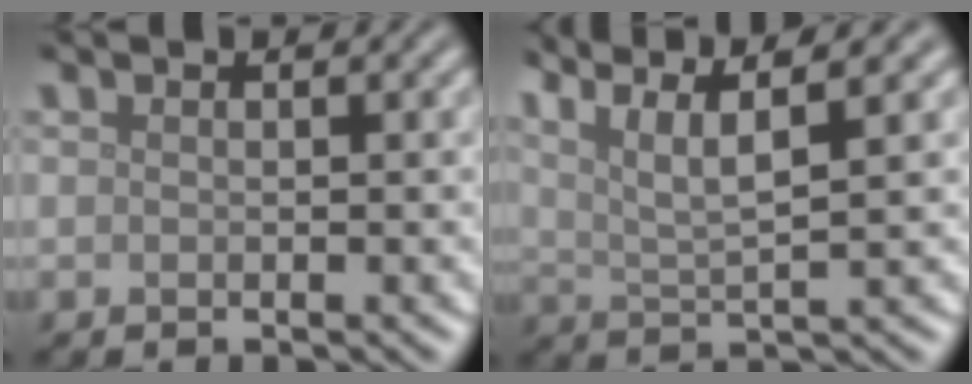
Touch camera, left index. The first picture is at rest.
{"total": 6.8, "force": [4.1, 1.4, 5.3], "torque": [-0.092, 0.018, 0.067]}